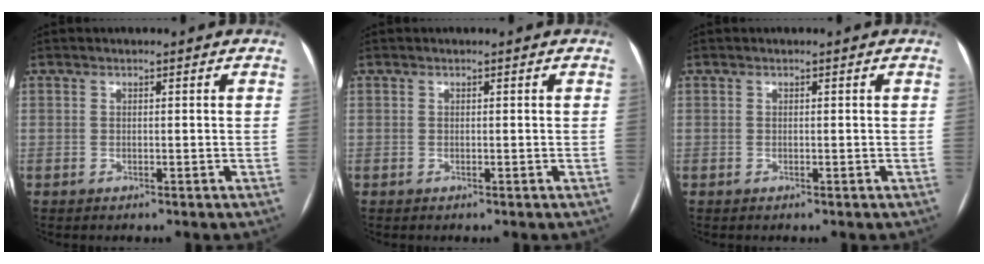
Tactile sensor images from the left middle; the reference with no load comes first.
{"total": 0.0}
{"total": 0.0}